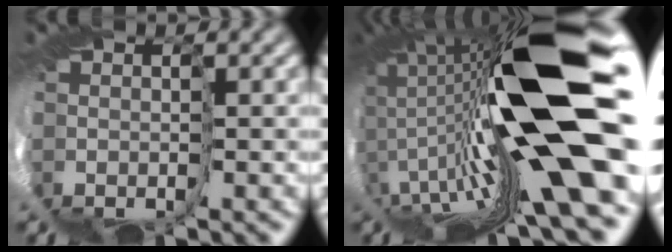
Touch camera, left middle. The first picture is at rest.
{"total": 16.2, "force": [5.3, 1.0, 15.3], "torque": [-0.253, -0.003, 0.077]}